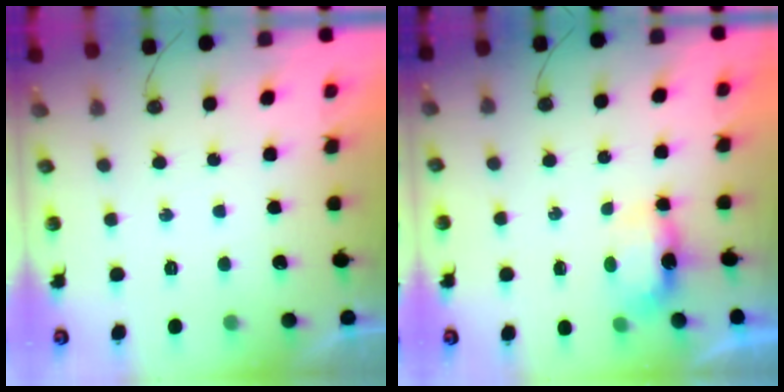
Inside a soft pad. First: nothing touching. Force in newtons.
{"total": 5.4, "press": 5.2, "slide": 1.4}